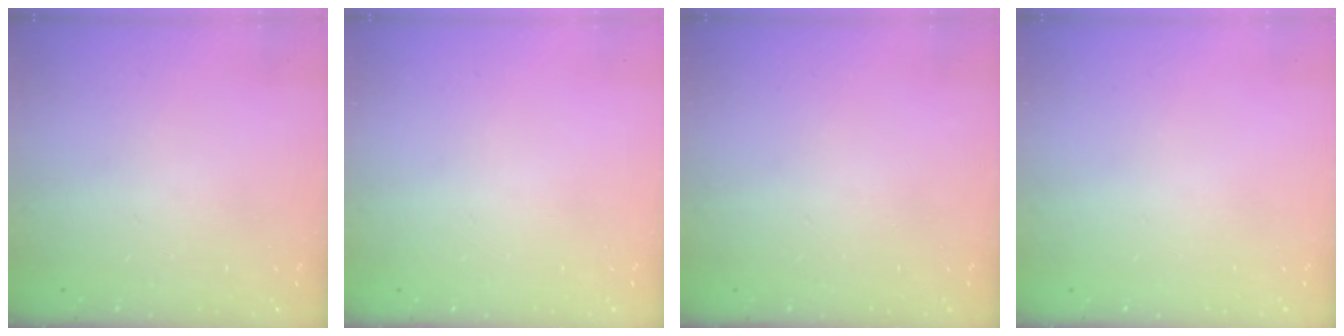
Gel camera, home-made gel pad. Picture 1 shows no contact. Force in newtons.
{"total": 0.0}
{"total": 0.0}
{"total": 0.0}